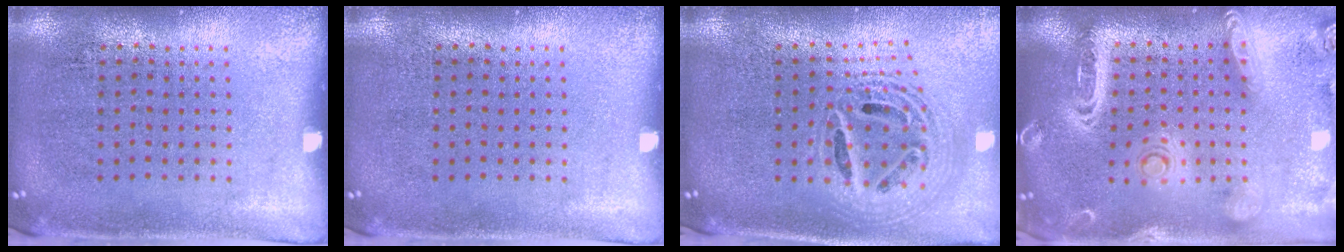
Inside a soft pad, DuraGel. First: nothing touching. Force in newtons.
{"total": 0.0}
{"total": 2.2, "press": 1.6, "slide": 1.4}
{"total": 2.7, "press": 2.3, "slide": 1.3}